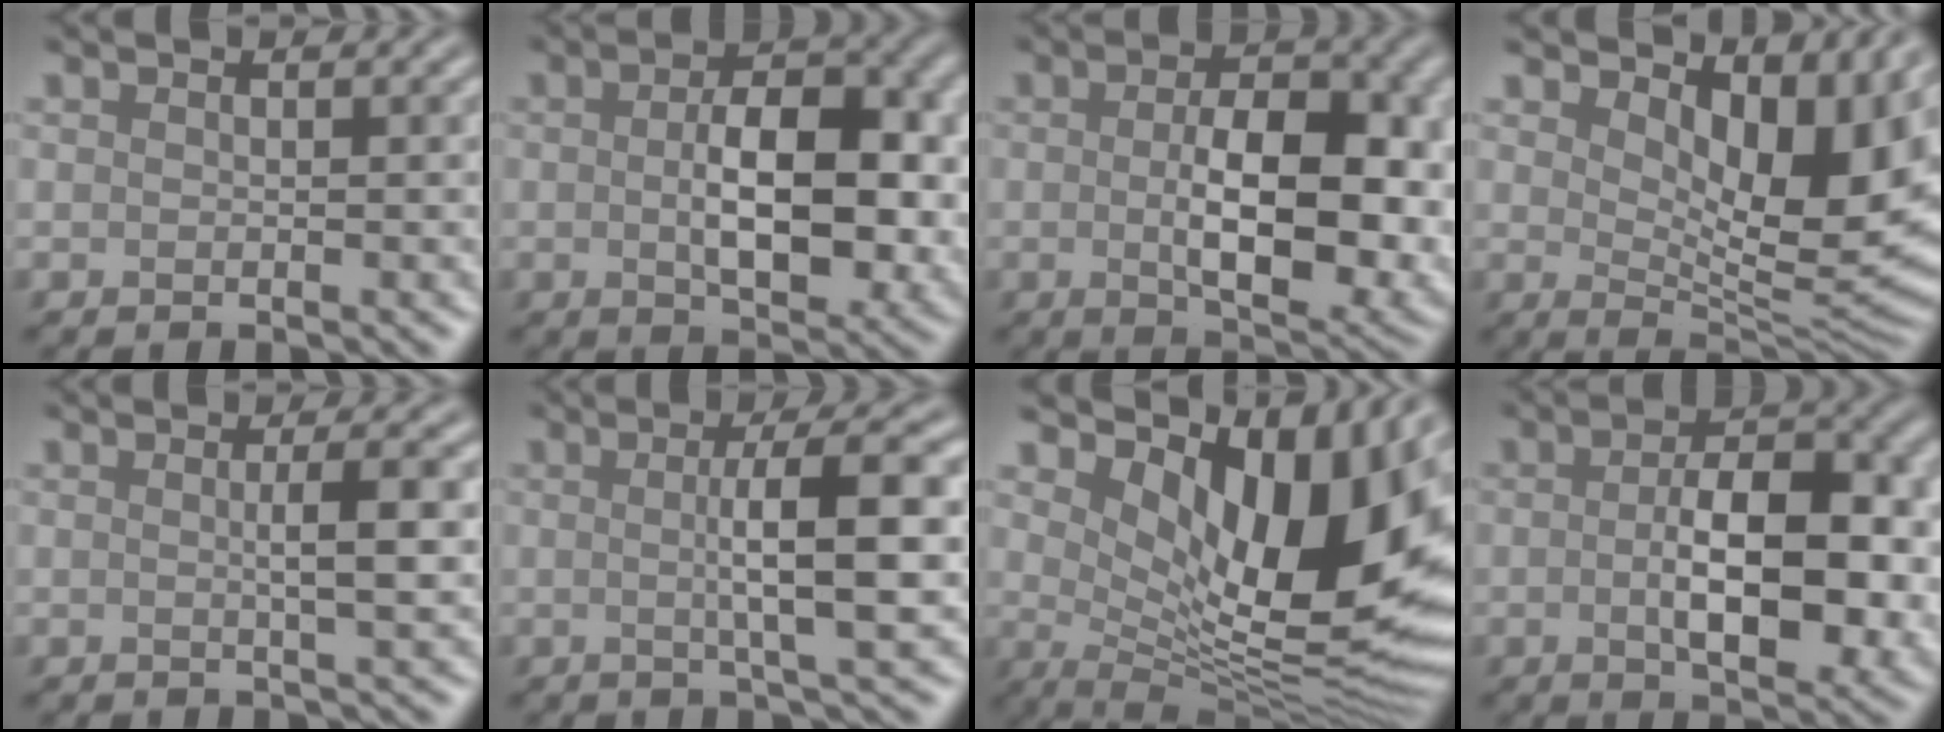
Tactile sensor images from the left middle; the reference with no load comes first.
{"total": 8.5, "force": [-0.1, 4.4, 7.3], "torque": [-0.119, -0.003, -0.001]}
{"total": 10.1, "force": [-0.6, 4.9, 8.8], "torque": [-0.135, -0.011, -0.001]}
{"total": 9.1, "force": [3.5, 4.3, 7.3], "torque": [-0.114, -0.014, 0.055]}
{"total": 3.3, "force": [0.2, 0.7, 3.2], "torque": [-0.046, 0.002, -0.001]}
{"total": 6.9, "force": [0.3, 1.3, 6.8], "torque": [-0.099, 0.009, 0.002]}
{"total": 13.7, "force": [4.0, 6.0, 11.6], "torque": [-0.159, -0.010, 0.073]}
{"total": 9.1, "force": [-0.7, 4.3, 7.9], "torque": [-0.126, -0.007, -0.008]}